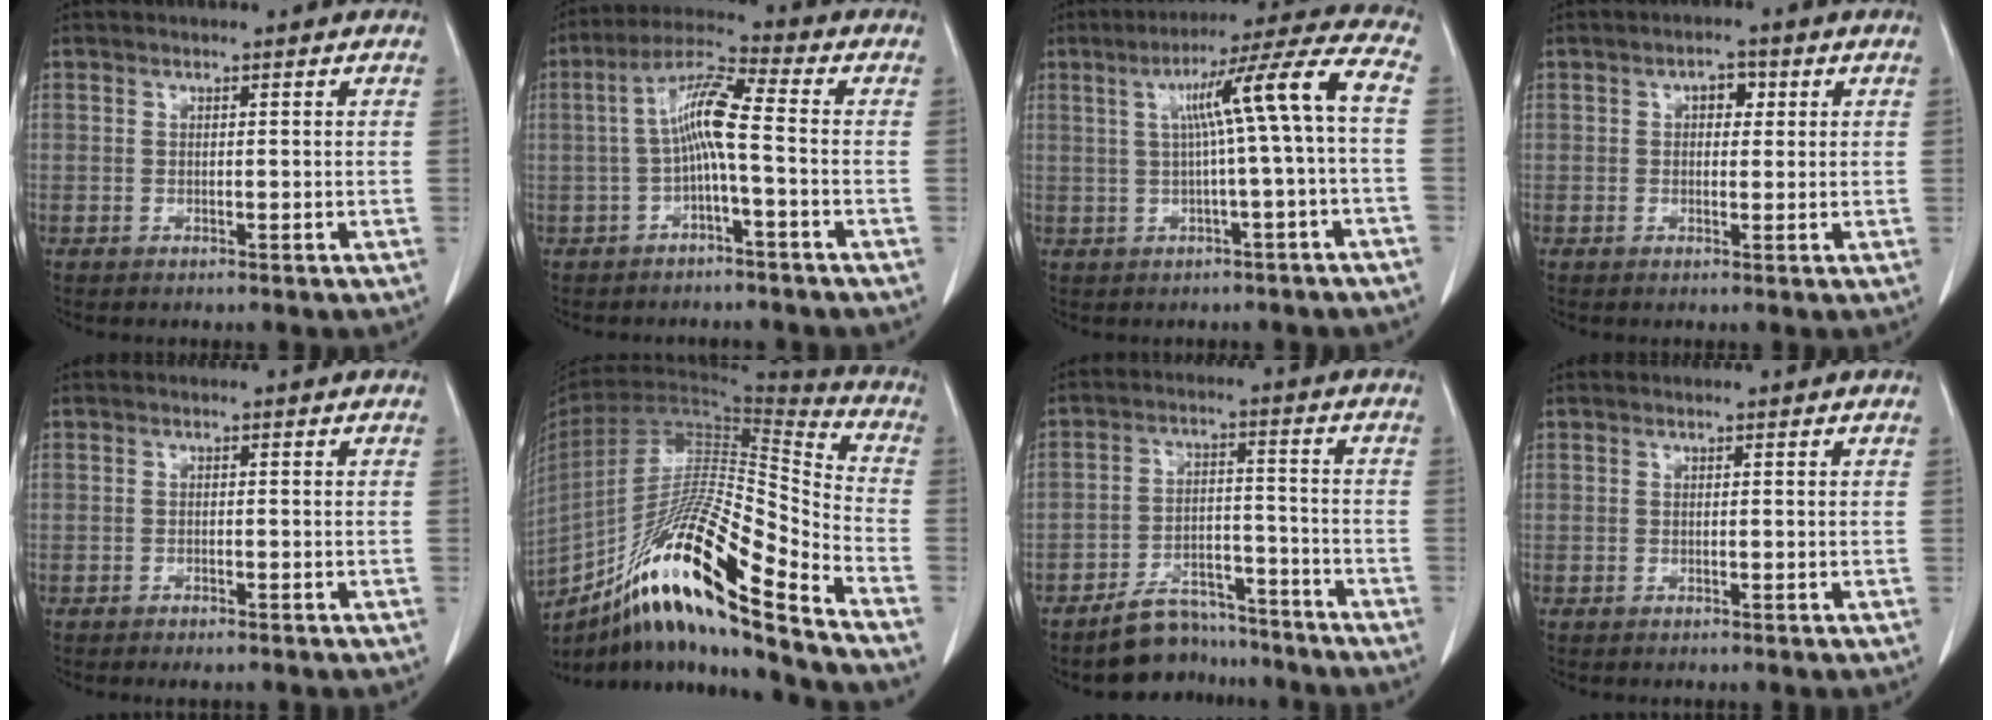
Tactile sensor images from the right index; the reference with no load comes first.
{"total": 7.7, "force": [-0.8, 0.3, 7.7], "torque": [-0.148, 0.022, -0.018]}
{"total": 10.9, "force": [0.5, -1.2, 10.8], "torque": [-0.159, 0.026, 0.009]}
{"total": 2.7, "force": [0.8, 1.6, 2.0], "torque": [-0.026, 0.010, 0.009]}
{"total": 1.4, "force": [-1.1, 0.4, 0.8], "torque": [-0.009, -0.001, -0.008]}
{"total": 23.6, "force": [-15.6, 1.3, 17.7], "torque": [-0.301, -0.020, -0.281]}
{"total": 7.6, "force": [-6.8, 3.3, 0.9], "torque": [-0.005, 0.028, -0.109]}
{"total": 0.0}